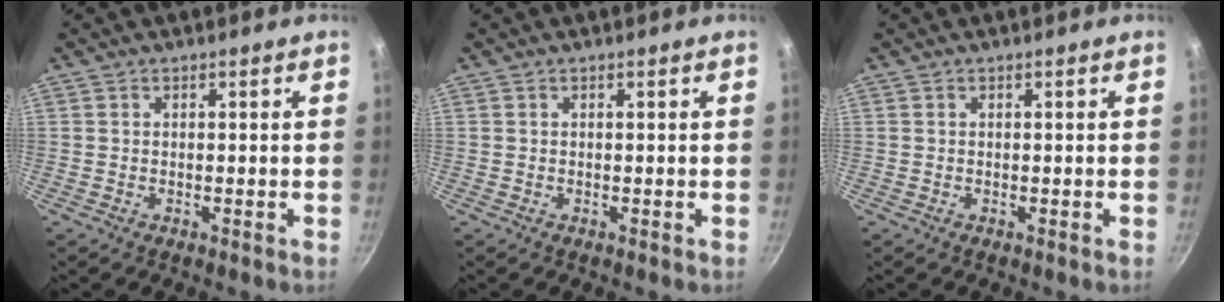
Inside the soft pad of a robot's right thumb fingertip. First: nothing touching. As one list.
[{"total": 0.0}, {"total": 0.0}]